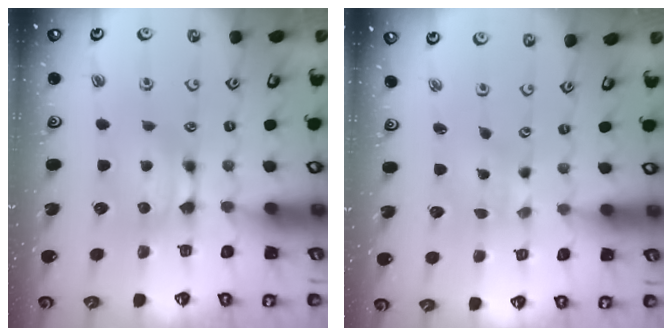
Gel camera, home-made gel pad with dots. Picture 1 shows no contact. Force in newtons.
{"total": 4.6, "press": 4.6, "slide": 0.8}